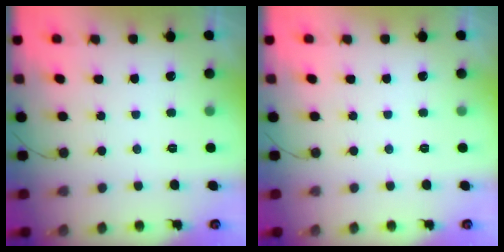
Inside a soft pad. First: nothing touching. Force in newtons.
{"total": 0.0}